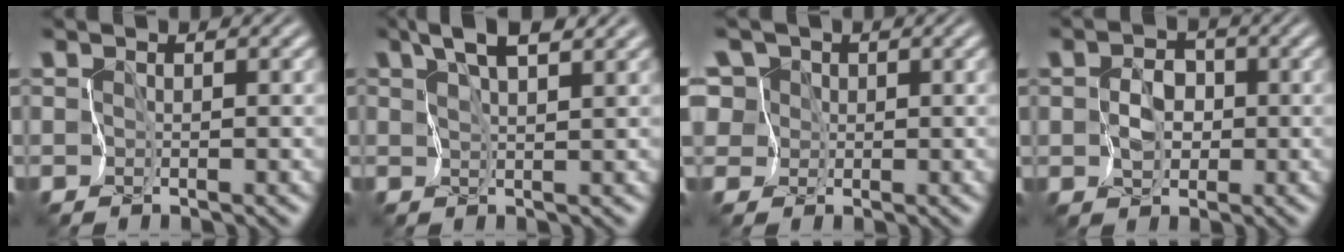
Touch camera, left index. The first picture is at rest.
{"total": 3.5, "force": [2.4, 0.7, 2.5], "torque": [-0.052, 0.006, 0.045]}
{"total": 6.7, "force": [2.9, 5.5, 2.4], "torque": [-0.056, 0.026, 0.020]}
{"total": 2.7, "force": [-0.6, 2.2, 1.4], "torque": [-0.017, -0.006, -0.010]}